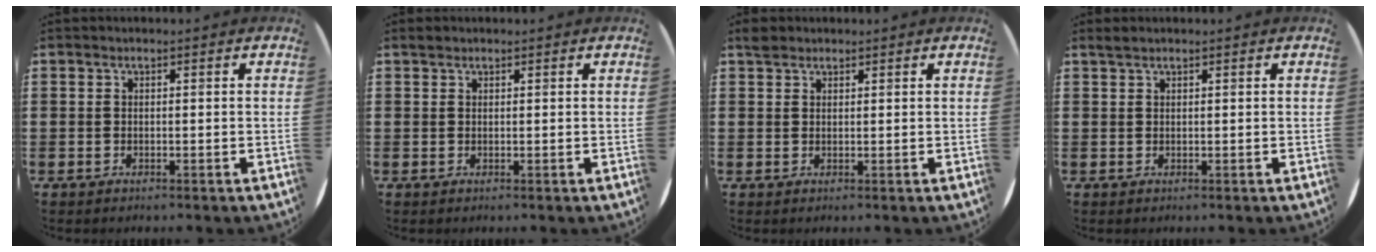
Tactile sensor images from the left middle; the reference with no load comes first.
{"total": 0.6, "force": [0.5, 0.2, 0.0], "torque": [0.008, 0.000, 0.008]}
{"total": 1.4, "force": [1.3, 0.6, 0.2], "torque": [0.001, 0.001, 0.022]}
{"total": 0.7, "force": [0.7, 0.1, 0.1], "torque": [-0.003, 0.001, 0.013]}